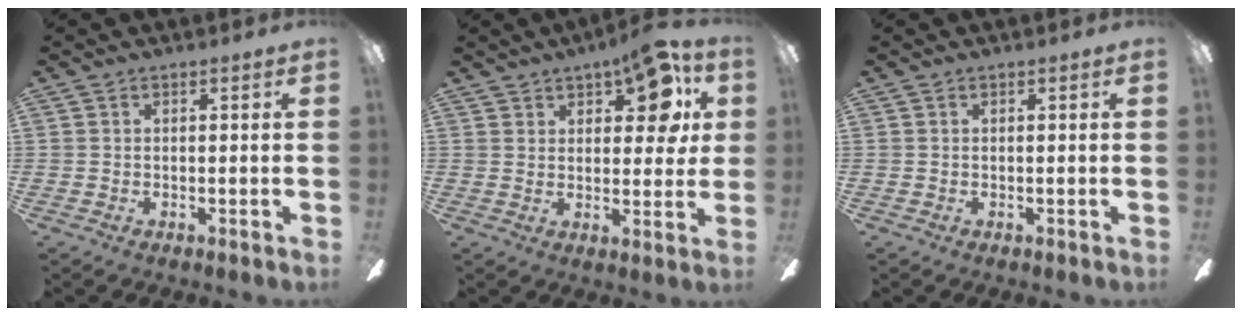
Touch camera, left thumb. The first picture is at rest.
{"total": 11.8, "force": [6.4, 5.4, 8.3], "torque": [-0.104, -0.024, 0.110]}
{"total": 0.0}